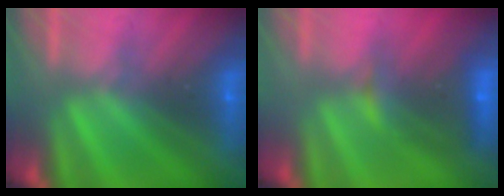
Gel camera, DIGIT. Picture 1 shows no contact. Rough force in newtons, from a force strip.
{"total": 7.1}